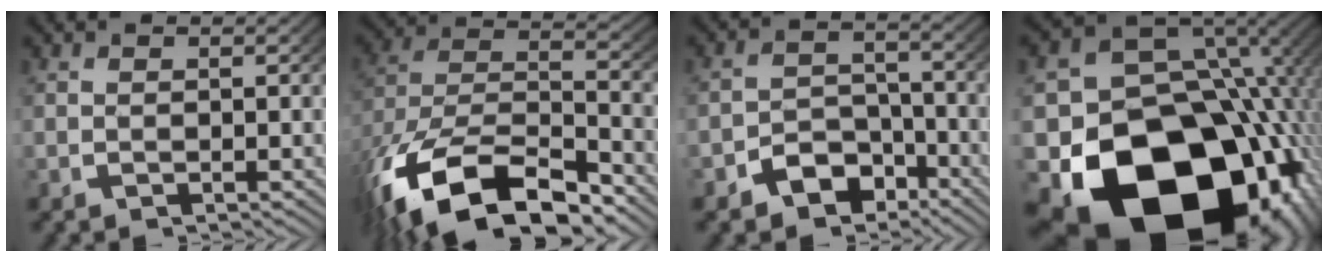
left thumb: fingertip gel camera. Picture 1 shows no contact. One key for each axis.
{"total": 14.6, "fx": -5.9, "fy": 8.8, "fz": 9.9, "tx": -0.222, "ty": -0.056, "tz": -0.068}
{"total": 5.8, "fx": -3.6, "fy": 4.1, "fz": 1.8, "tx": -0.025, "ty": -0.019, "tz": -0.057}
{"total": 27.9, "fx": -8.0, "fy": 18.2, "fz": 19.5, "tx": -0.363, "ty": -0.115, "tz": -0.075}